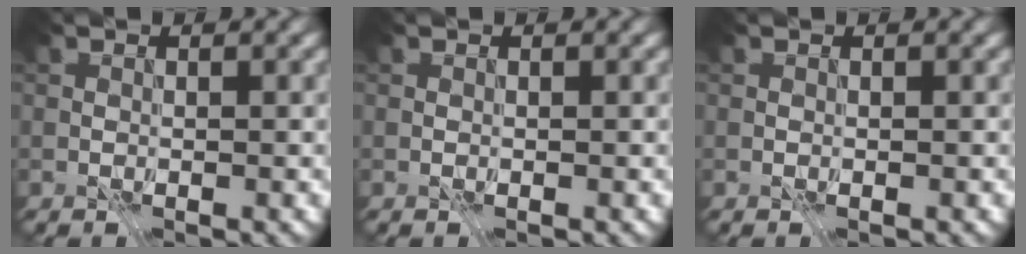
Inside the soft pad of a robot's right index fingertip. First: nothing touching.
{"total": 0.0}
{"total": 0.0}